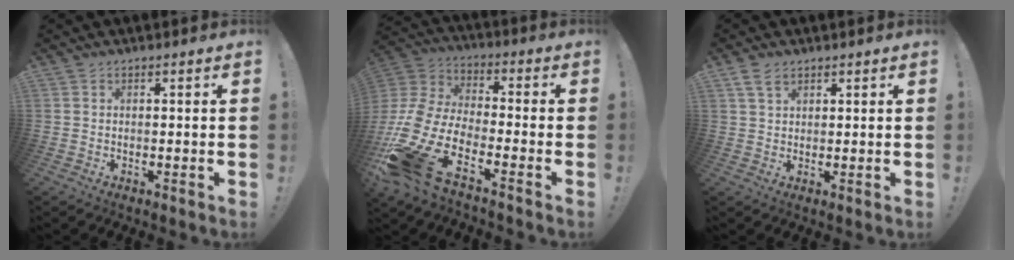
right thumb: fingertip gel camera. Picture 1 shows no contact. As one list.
[{"total": 15.8, "force": [-10.3, 5.9, 10.5], "torque": [-0.238, 0.036, -0.182]}, {"total": 4.2, "force": [2.6, 2.3, 2.4], "torque": [-0.037, -0.007, 0.049]}]